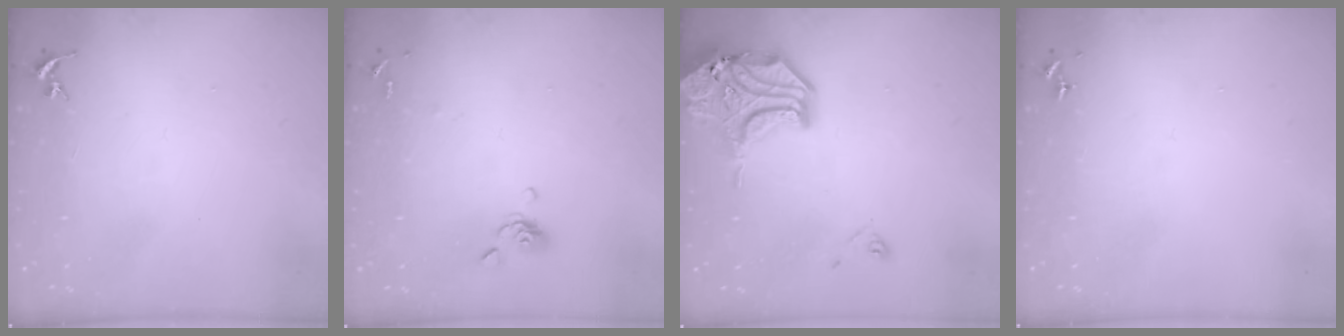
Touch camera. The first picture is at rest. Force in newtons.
{"total": 6.4, "press": 6.2, "slide": 1.5}
{"total": 16.5, "press": 16.3, "slide": 2.5}
{"total": 0.0}